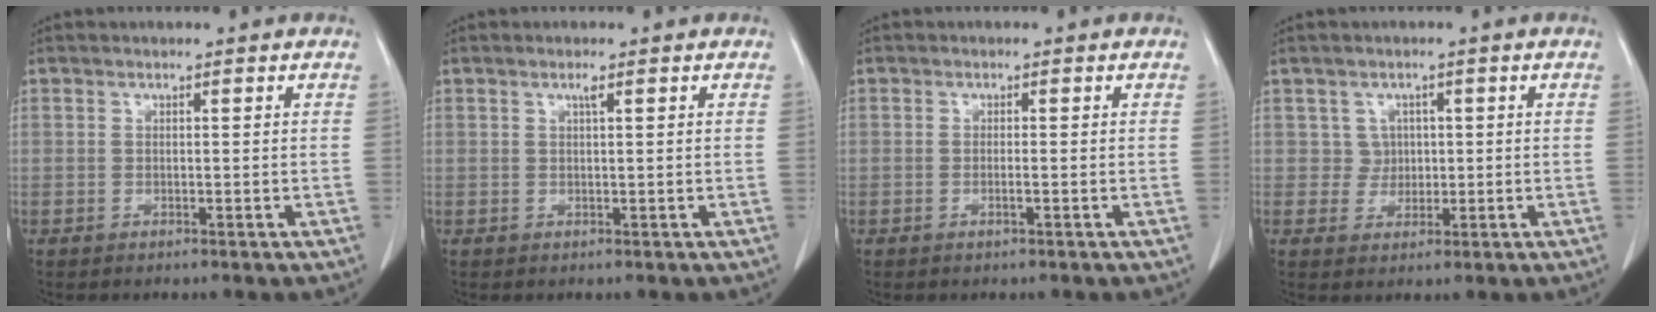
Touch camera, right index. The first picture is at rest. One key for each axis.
{"total": 0.9, "fx": 0.5, "fy": -0.1, "fz": 0.8, "tx": -0.016, "ty": 0.000, "tz": 0.009}
{"total": 1.0, "fx": -0.4, "fy": 0.0, "fz": 0.9, "tx": -0.020, "ty": -0.001, "tz": -0.005}
{"total": 2.7, "fx": 0.5, "fy": 2.7, "fz": 0.1, "tx": 0.008, "ty": 0.003, "tz": 0.007}